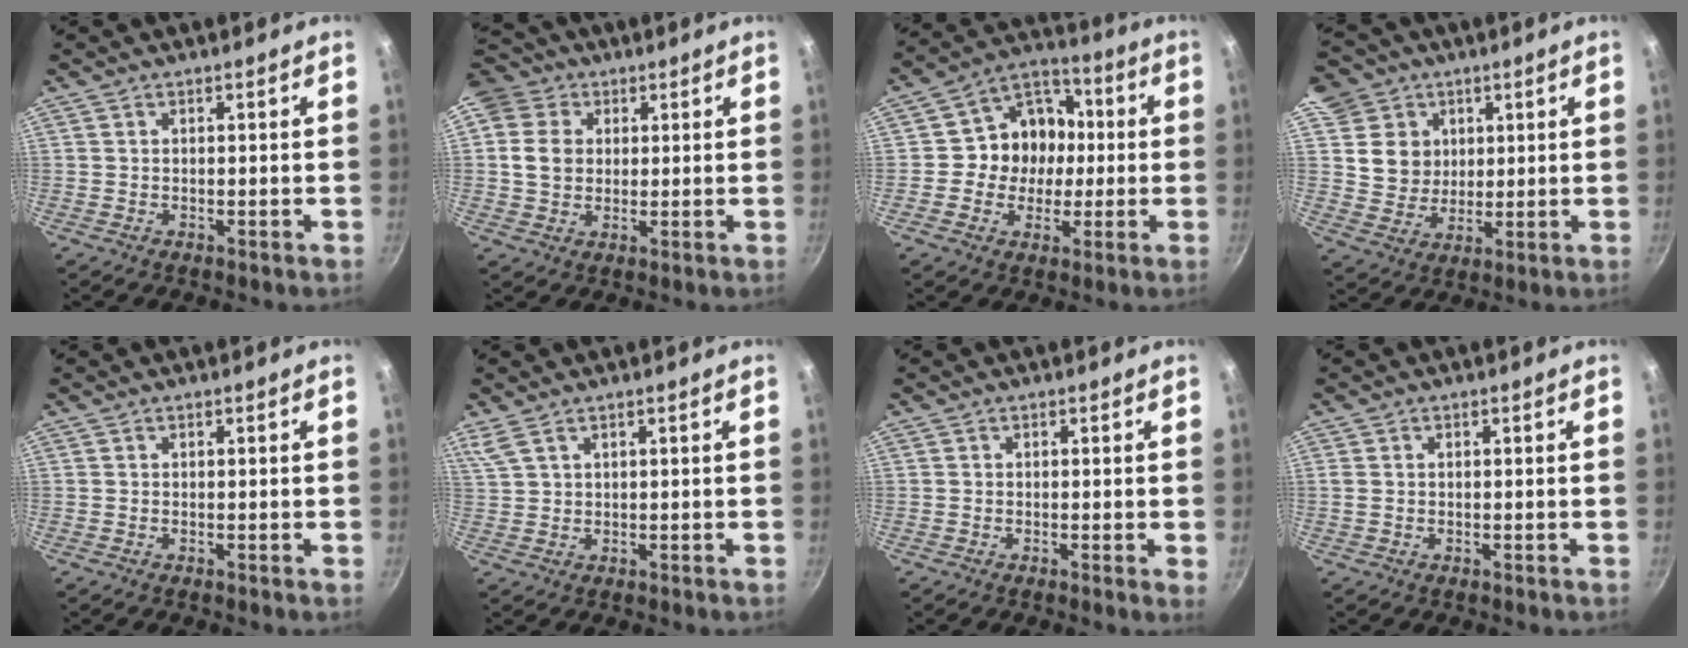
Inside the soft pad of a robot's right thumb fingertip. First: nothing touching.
{"total": 8.6, "force": [2.3, 7.3, 4.0], "torque": [-0.044, 0.001, 0.030]}
{"total": 12.5, "force": [0.0, 10.9, 6.1], "torque": [-0.057, 0.023, -0.018]}
{"total": 10.8, "force": [3.9, 9.6, 3.1], "torque": [-0.018, -0.010, 0.073]}
{"total": 0.0}
{"total": 3.2, "force": [2.3, 1.3, 1.9], "torque": [-0.044, 0.000, 0.053]}
{"total": 1.3, "force": [0.0, 0.1, 1.3], "torque": [-0.019, -0.005, -0.004]}
{"total": 1.2, "force": [0.1, 0.9, 0.7], "torque": [-0.014, 0.002, 0.002]}